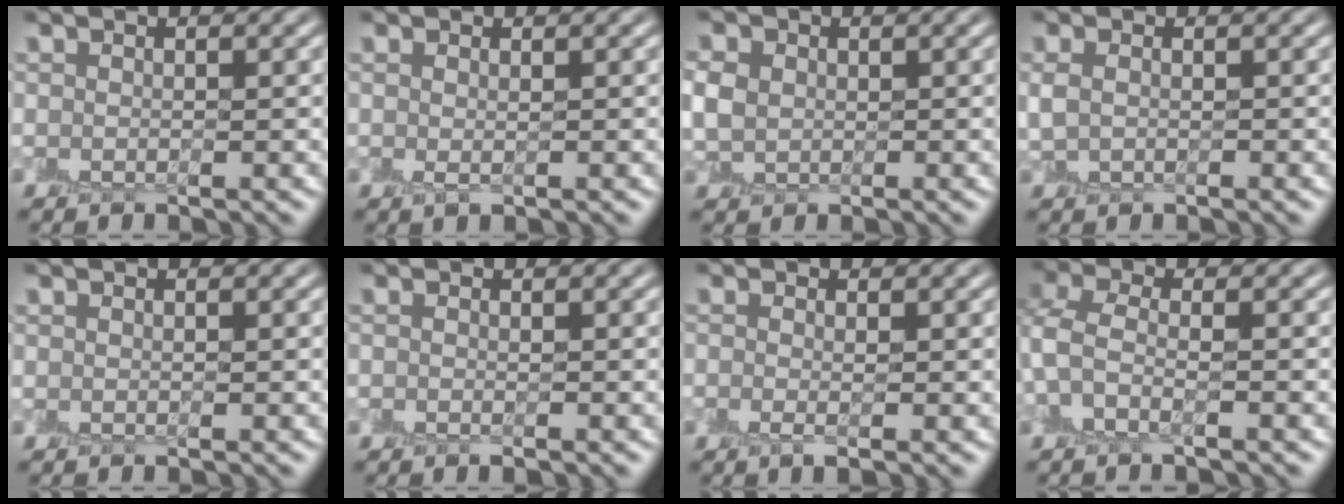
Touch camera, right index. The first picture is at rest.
{"total": 0.8, "force": [0.2, 0.2, 0.7], "torque": [-0.015, -0.004, 0.007]}
{"total": 2.7, "force": [0.3, 2.3, 1.3], "torque": [-0.032, 0.006, 0.004]}
{"total": 0.9, "force": [0.2, 0.6, 0.6], "torque": [-0.017, 0.002, 0.007]}
{"total": 0.0}
{"total": 0.6, "force": [-0.2, 0.1, 0.5], "torque": [-0.010, -0.001, -0.006]}
{"total": 1.4, "force": [-0.2, 0.4, 1.3], "torque": [-0.021, -0.003, -0.005]}
{"total": 2.1, "force": [-0.4, 1.0, 1.8], "torque": [-0.049, 0.008, -0.014]}